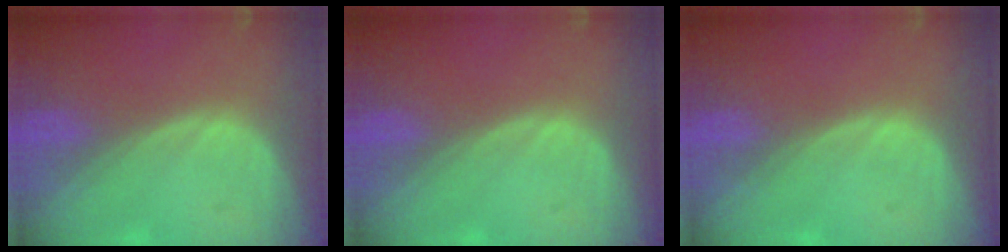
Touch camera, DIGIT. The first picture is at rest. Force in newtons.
{"total": 0.0}
{"total": 0.0}